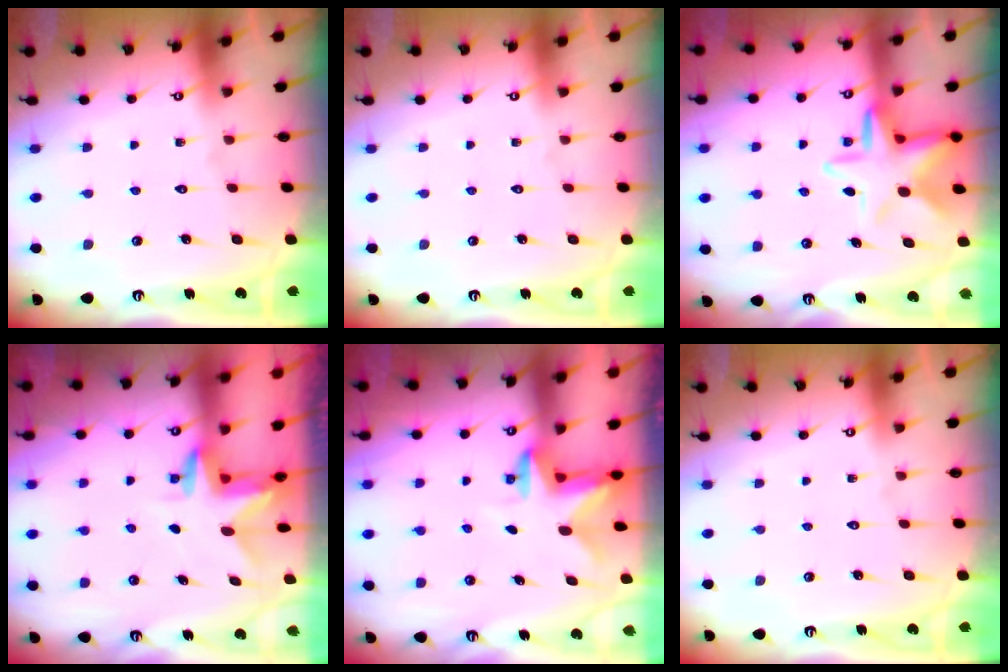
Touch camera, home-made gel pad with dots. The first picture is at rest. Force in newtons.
{"total": 0.0}
{"total": 10.2, "press": 10.0, "slide": 2.2}
{"total": 3.0, "press": 3.0, "slide": 0.2}
{"total": 2.6, "press": 2.6, "slide": 0.5}
{"total": 0.0}